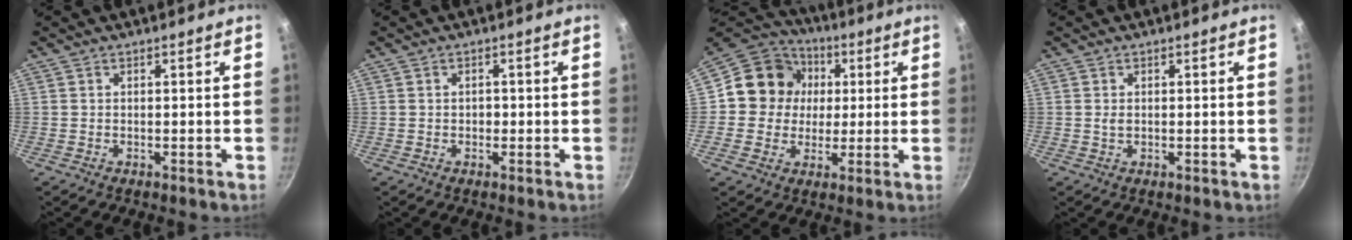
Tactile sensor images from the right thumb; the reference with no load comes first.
{"total": 1.3, "force": [-0.1, 1.0, 0.7], "torque": [-0.008, 0.004, -0.002]}
{"total": 13.6, "force": [1.9, 12.6, 4.9], "torque": [-0.050, 0.021, 0.015]}
{"total": 1.2, "force": [0.2, 0.7, 0.9], "torque": [-0.017, 0.000, 0.002]}